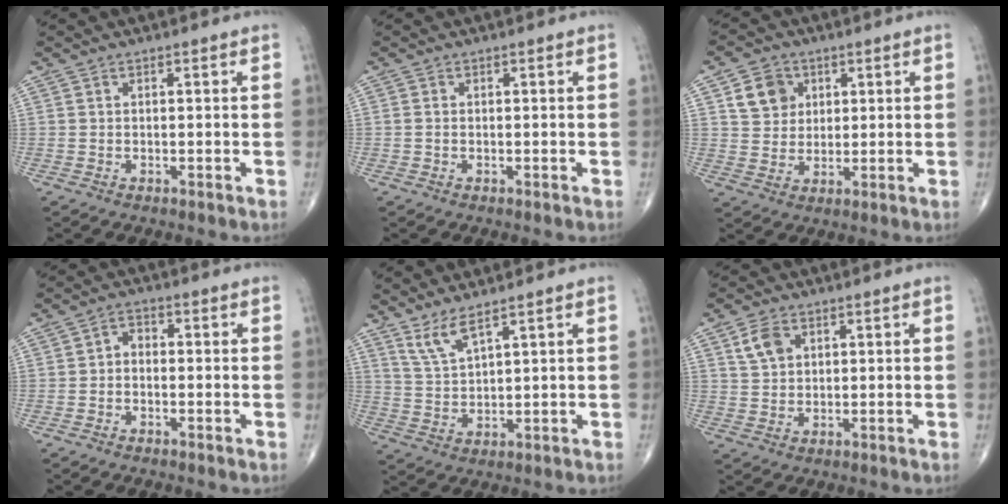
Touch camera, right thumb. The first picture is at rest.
{"total": 0.8, "force": [-0.1, 0.6, 0.5], "torque": [-0.011, 0.000, -0.002]}
{"total": 7.2, "force": [2.7, 6.1, 2.7], "torque": [-0.019, -0.008, 0.049]}
{"total": 2.7, "force": [-0.5, 2.0, 1.8], "torque": [-0.017, 0.017, -0.020]}
{"total": 5.1, "force": [3.8, 0.9, 3.2], "torque": [-0.069, -0.029, 0.083]}
{"total": 4.9, "force": [2.1, 3.4, 2.8], "torque": [-0.042, -0.004, 0.042]}